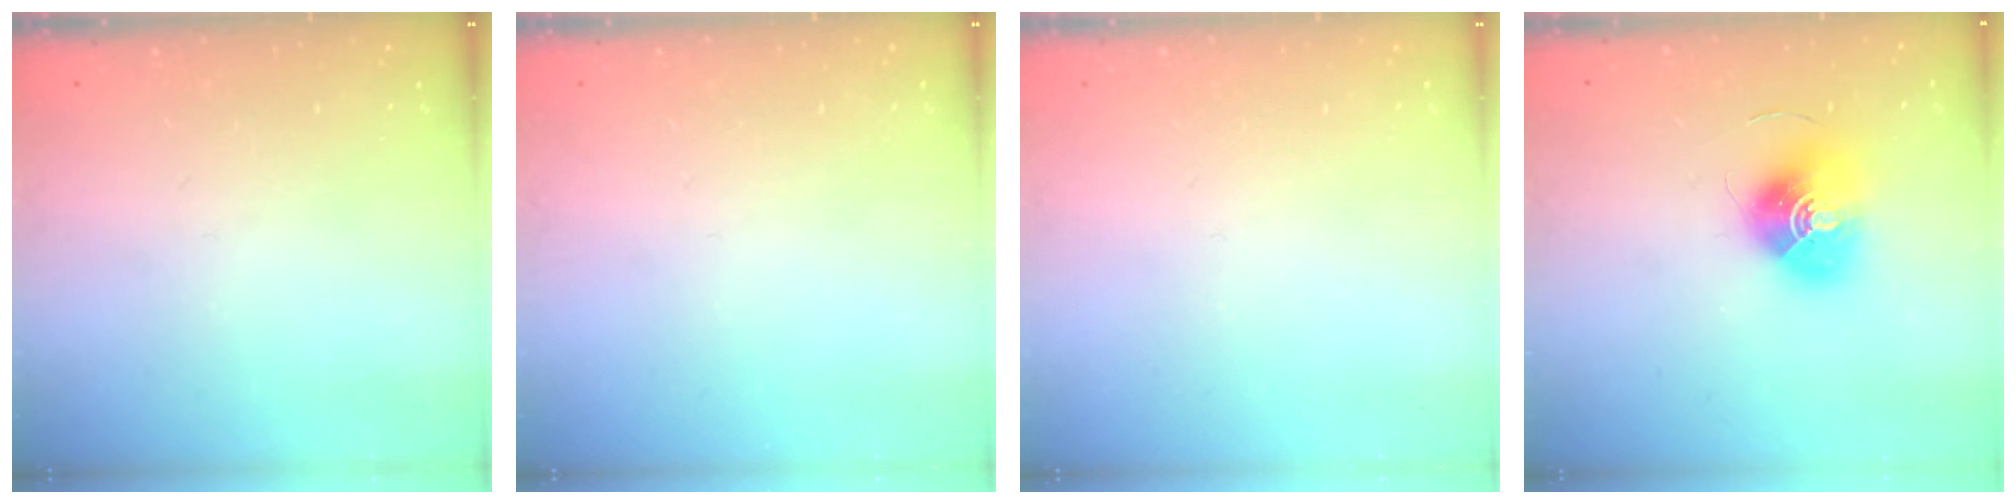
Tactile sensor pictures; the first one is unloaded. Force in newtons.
{"total": 0.0}
{"total": 0.0}
{"total": 14.4, "press": 14.4, "slide": 0.5}